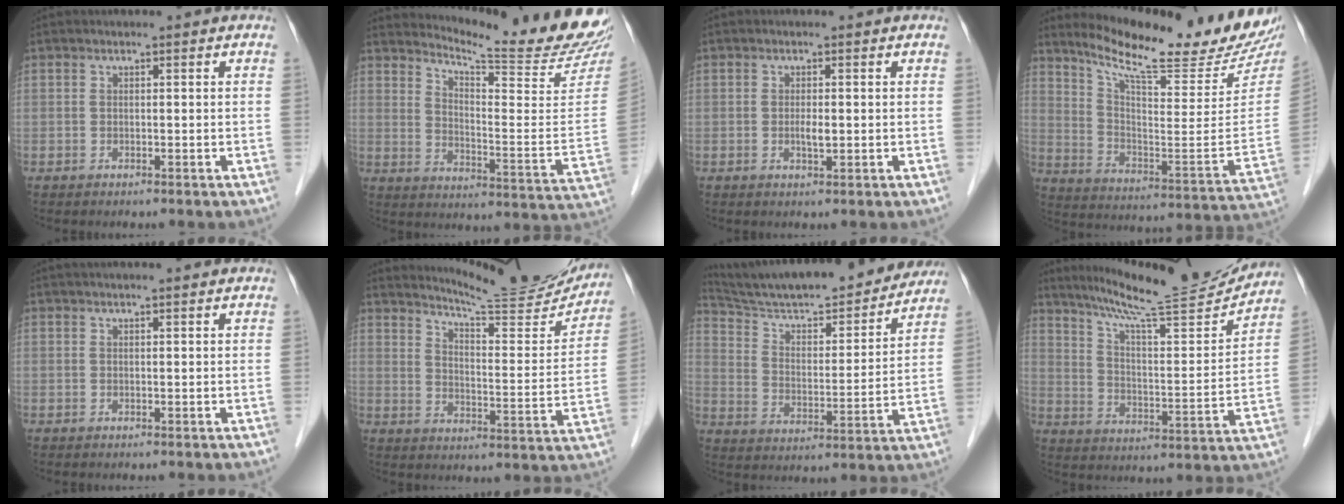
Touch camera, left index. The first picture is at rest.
{"total": 19.4, "force": [18.5, -0.7, 5.6], "torque": [-0.102, -0.129, 0.236]}
{"total": 1.6, "force": [-0.1, 0.4, 1.5], "torque": [-0.031, -0.002, 0.000]}
{"total": 22.6, "force": [19.7, 1.0, 11.0], "torque": [-0.181, -0.079, 0.282]}
{"total": 5.4, "force": [4.8, -0.1, 2.4], "torque": [-0.029, 0.032, 0.058]}
{"total": 18.3, "force": [17.3, 1.1, 5.7], "torque": [-0.085, -0.066, 0.222]}
{"total": 24.6, "force": [22.4, 3.1, 9.8], "torque": [-0.163, -0.016, 0.325]}
{"total": 19.1, "force": [17.7, 0.3, 7.3], "torque": [-0.124, -0.037, 0.261]}